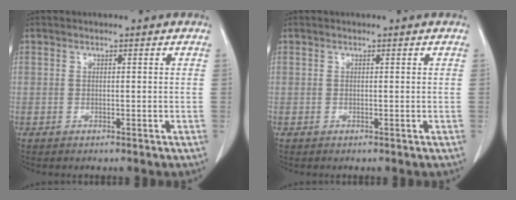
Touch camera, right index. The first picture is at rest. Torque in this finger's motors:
{"motor_torque": [0.04, 0.00, 0.03, 0.01]}